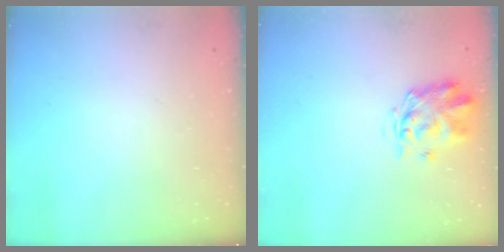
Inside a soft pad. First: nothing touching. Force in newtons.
{"total": 4.0, "press": 3.9, "slide": 1.1}